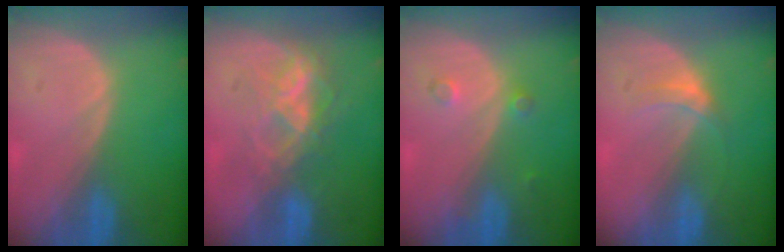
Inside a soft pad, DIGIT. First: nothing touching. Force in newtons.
{"total": 7.2, "press": 6.1, "slide": 3.8}
{"total": 2.1, "press": 1.8, "slide": 1.1}
{"total": 2.9, "press": 2.5, "slide": 1.5}